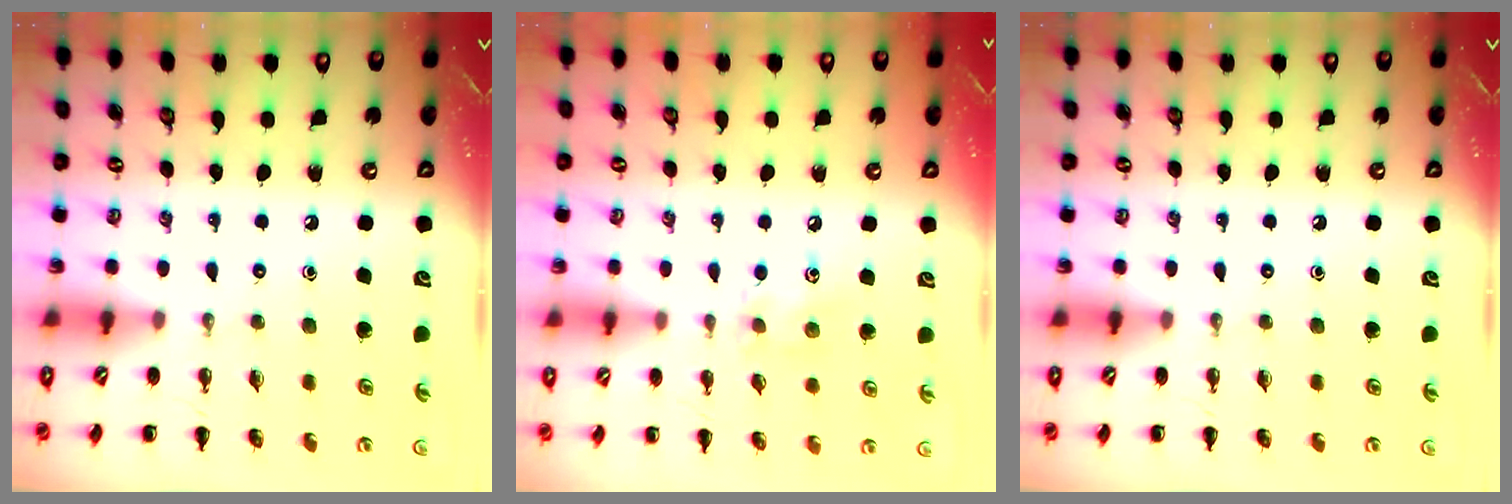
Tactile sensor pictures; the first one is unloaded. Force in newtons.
{"total": 6.6, "press": 6.5, "slide": 1.2}
{"total": 0.0}